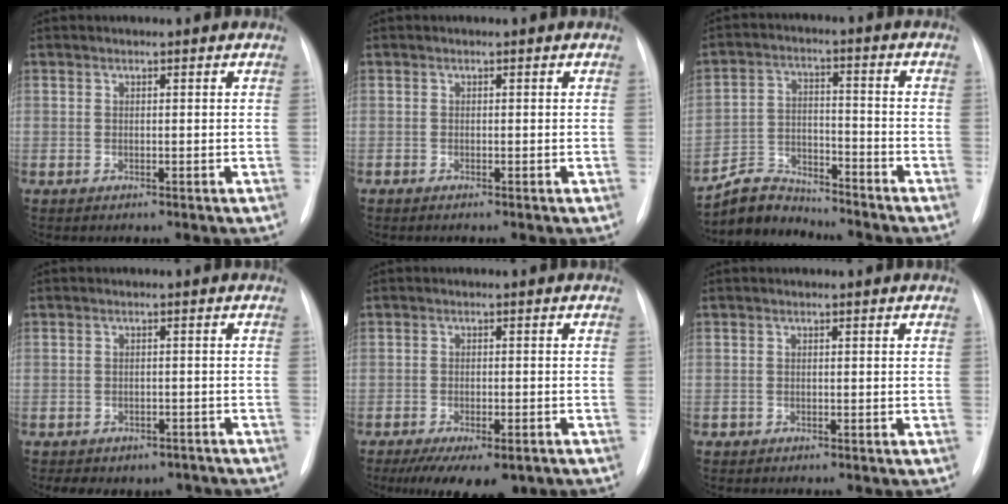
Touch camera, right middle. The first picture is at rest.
{"total": 0.0}
{"total": 7.7, "force": [-7.5, 1.4, -0.6], "torque": [0.003, 0.015, -0.137]}
{"total": 8.1, "force": [-6.5, 4.4, 2.2], "torque": [-0.023, 0.014, -0.072]}
{"total": 10.8, "force": [-7.6, 3.8, 6.7], "torque": [-0.097, -0.013, -0.107]}
{"total": 0.0}